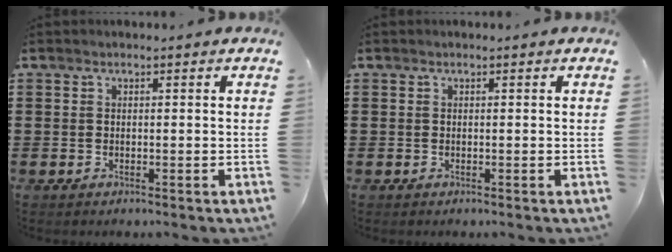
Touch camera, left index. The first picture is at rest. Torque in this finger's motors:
{"motor_torque": [0.00, 0.00, 0.00, 0.00]}